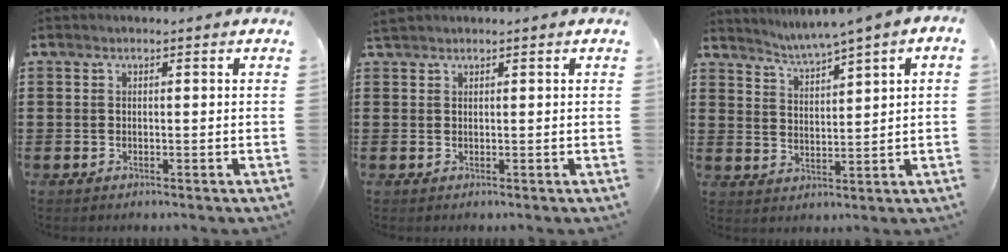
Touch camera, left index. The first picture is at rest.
{"total": 0.9, "force": [0.8, 0.2, 0.3], "torque": [-0.009, 0.000, 0.017]}
{"total": 1.9, "force": [1.7, -0.6, 0.7], "torque": [-0.023, -0.018, 0.024]}